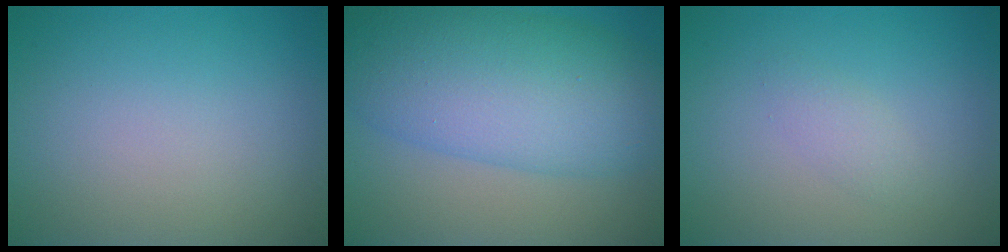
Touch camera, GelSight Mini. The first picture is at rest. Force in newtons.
{"total": 10.6, "press": 10.6, "slide": 0.2}
{"total": 1.3, "press": 1.3, "slide": 0.0}